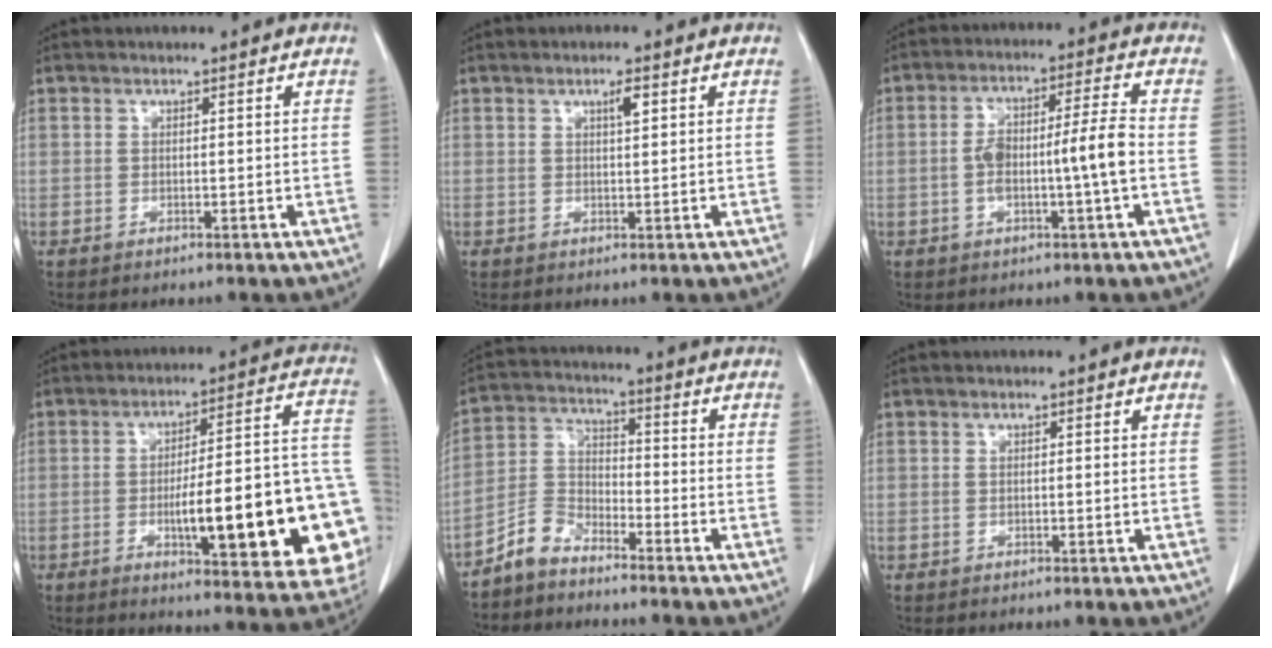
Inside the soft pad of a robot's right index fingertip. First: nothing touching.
{"total": 1.9, "force": [0.9, 0.3, 1.6], "torque": [-0.030, -0.001, 0.014]}
{"total": 8.4, "force": [-1.5, 0.4, 8.2], "torque": [-0.156, 0.020, -0.025]}
{"total": 24.4, "force": [-5.6, 4.4, 23.4], "torque": [-0.228, 0.021, -0.062]}
{"total": 8.1, "force": [-6.8, 2.6, 3.4], "torque": [-0.085, 0.021, -0.139]}
{"total": 0.0}